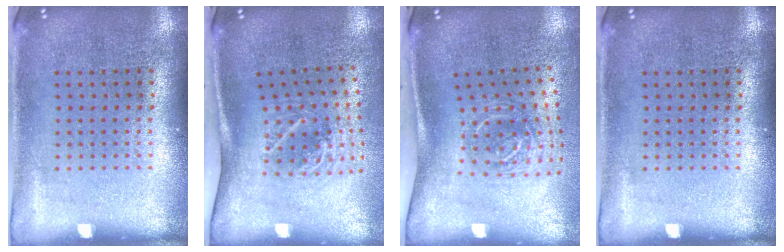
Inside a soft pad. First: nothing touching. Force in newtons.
{"total": 1.9, "press": 1.2, "slide": 1.5}
{"total": 2.0, "press": 1.3, "slide": 1.5}
{"total": 0.0}